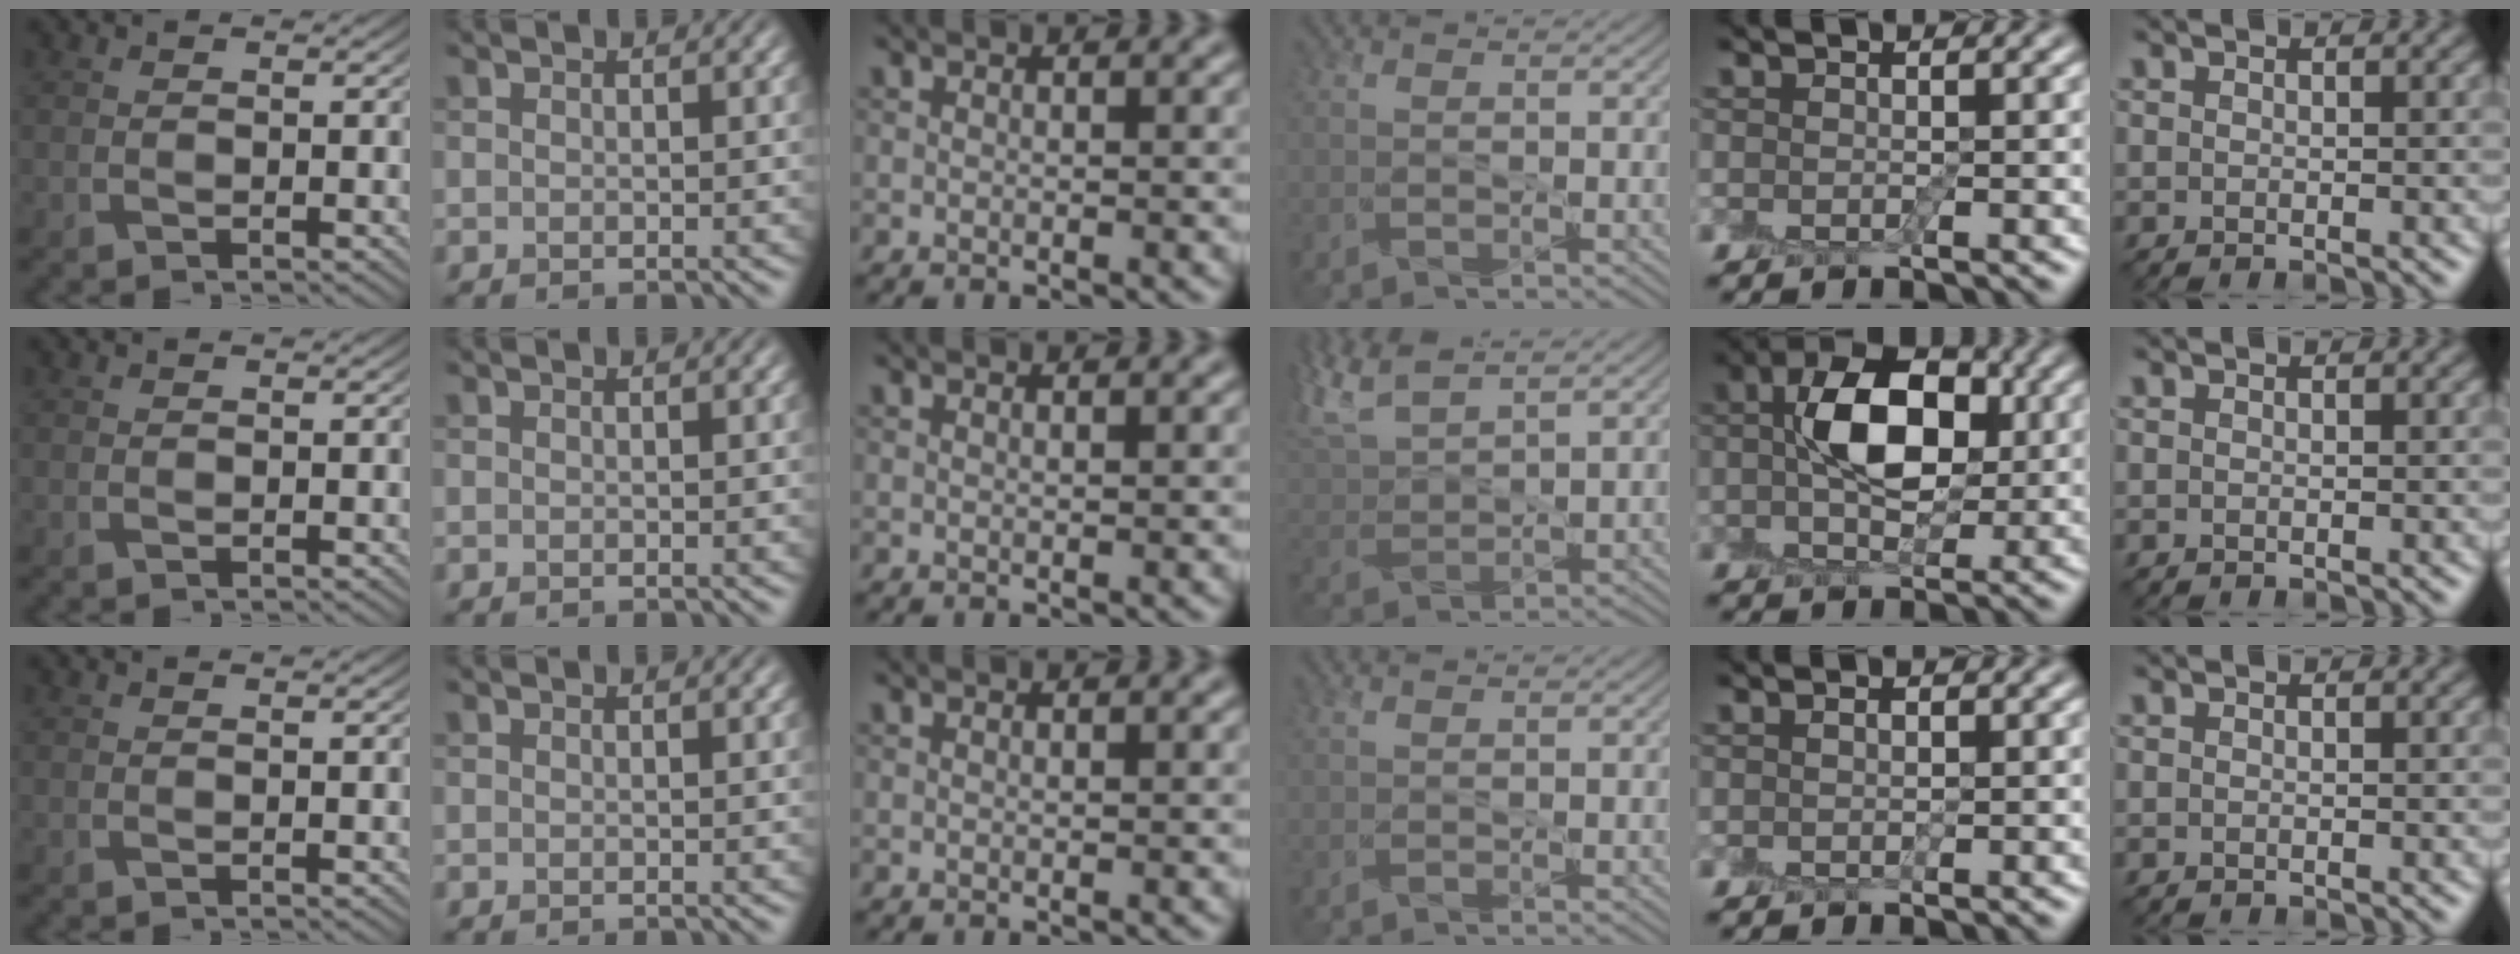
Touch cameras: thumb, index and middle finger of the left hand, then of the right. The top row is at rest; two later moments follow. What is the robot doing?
{"motion": "peel", "object": "shipping label"}